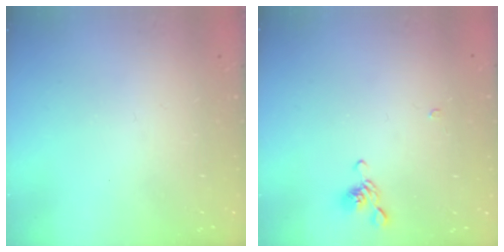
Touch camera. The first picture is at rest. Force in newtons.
{"total": 5.3, "press": 5.3, "slide": 0.5}